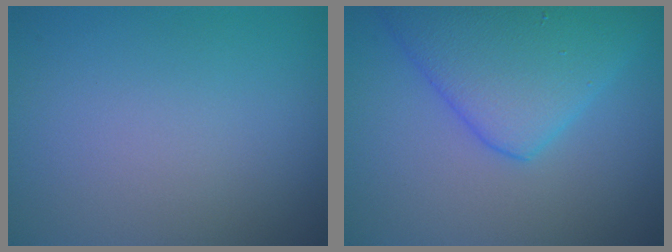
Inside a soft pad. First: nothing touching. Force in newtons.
{"total": 6.6, "press": 6.6, "slide": 0.3}